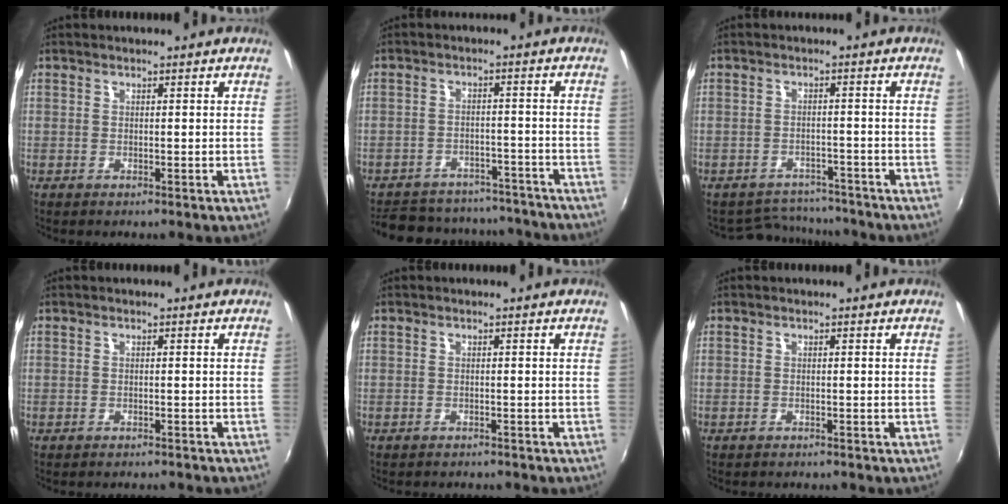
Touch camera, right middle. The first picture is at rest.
{"total": 21.0, "force": [-18.1, 8.1, 6.8], "torque": [-0.151, 0.033, -0.224]}
{"total": 7.9, "force": [-7.3, 3.0, 0.5], "torque": [-0.023, 0.017, -0.101]}
{"total": 4.3, "force": [-3.9, 1.1, 1.3], "torque": [-0.031, -0.011, -0.054]}
{"total": 3.9, "force": [-3.6, 1.0, 1.1], "torque": [-0.030, -0.012, -0.052]}
{"total": 2.5, "force": [-2.4, 0.6, 0.7], "torque": [-0.021, -0.012, -0.035]}